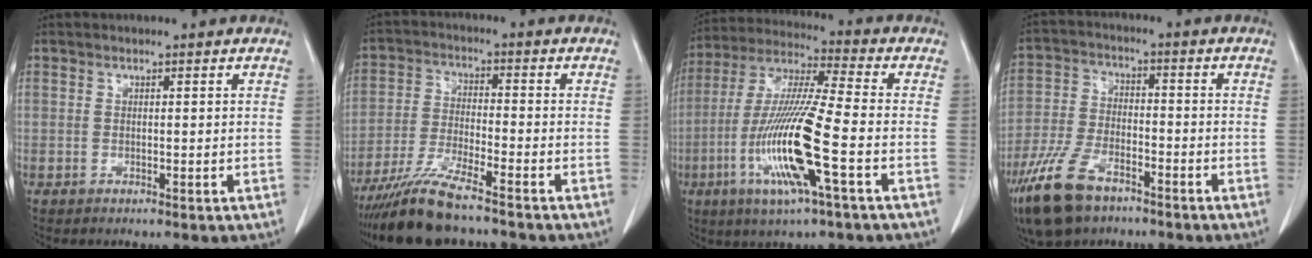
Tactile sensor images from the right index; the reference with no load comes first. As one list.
[{"total": 9.3, "force": [-7.7, 0.6, 5.2], "torque": [-0.105, -0.030, -0.144]}, {"total": 15.9, "force": [-5.0, 0.3, 15.1], "torque": [-0.315, -0.016, -0.099]}, {"total": 11.4, "force": [-7.5, 5.1, 6.9], "torque": [-0.152, -0.013, -0.139]}]